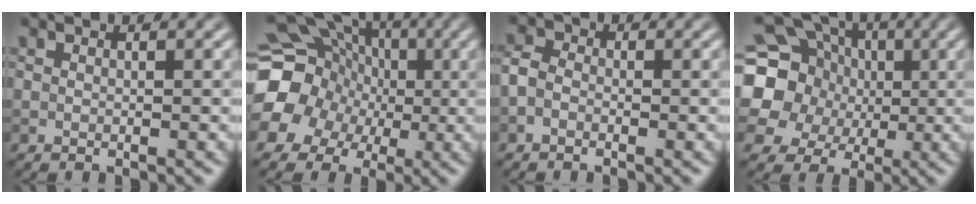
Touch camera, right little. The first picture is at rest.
{"total": 17.3, "force": [0.2, 16.3, 5.9], "torque": [-0.161, 0.015, -0.035]}
{"total": 1.9, "force": [-0.9, 1.3, 1.0], "torque": [-0.019, 0.008, -0.027]}
{"total": 18.1, "force": [3.2, 16.4, 6.9], "torque": [-0.171, 0.013, 0.024]}